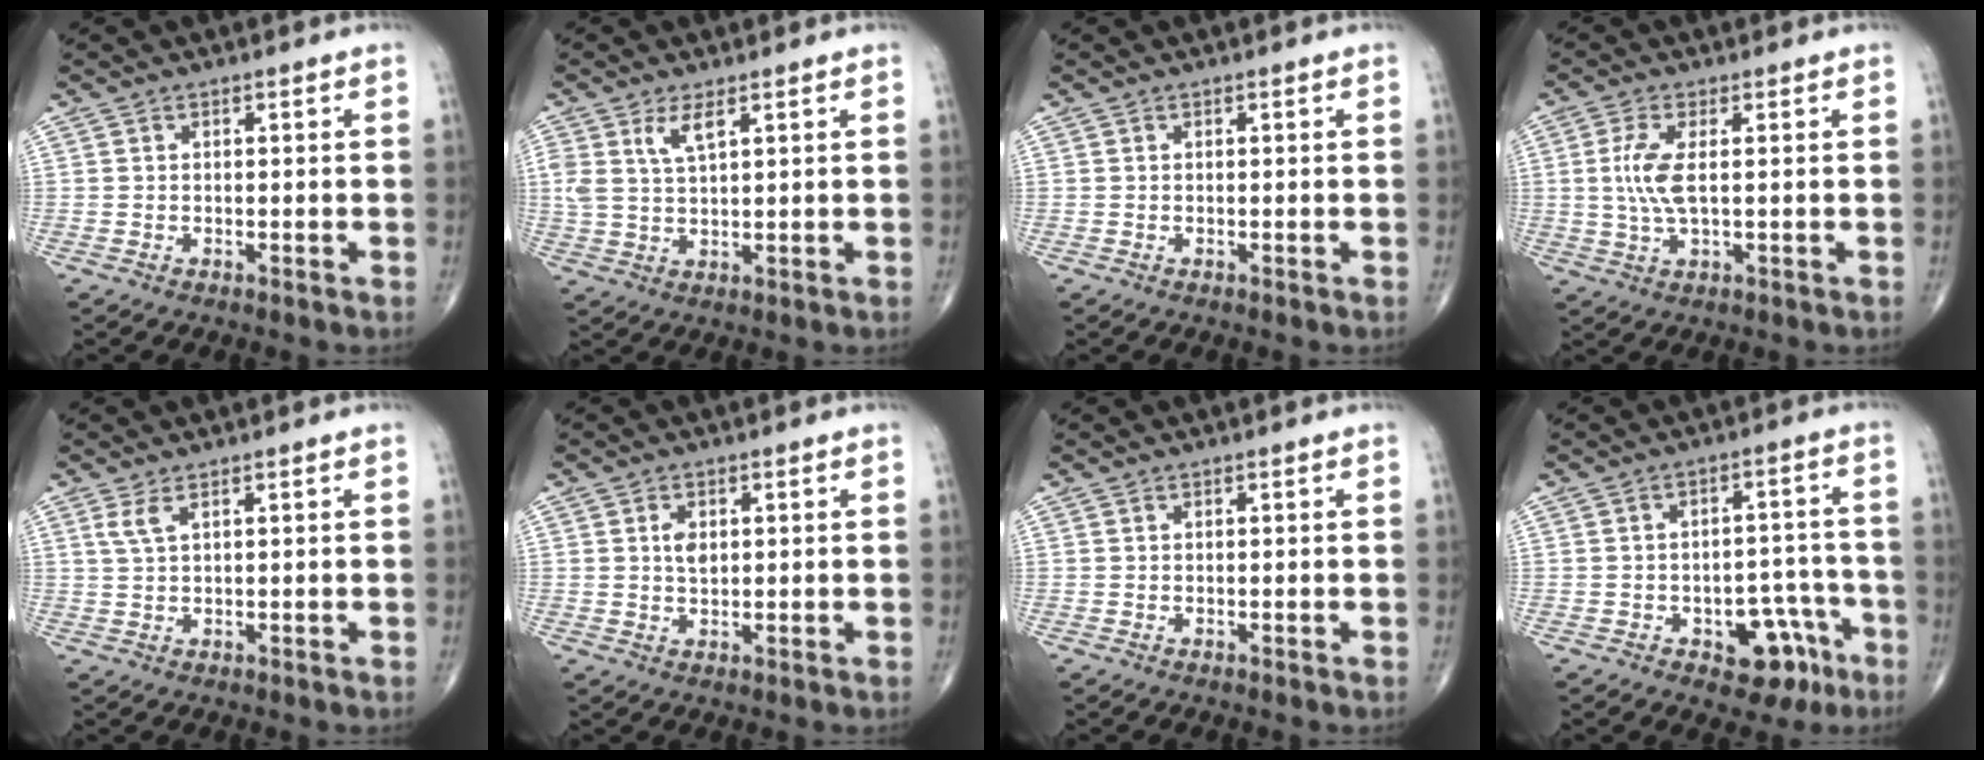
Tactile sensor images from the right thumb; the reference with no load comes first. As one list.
[{"total": 4.6, "force": [2.4, 1.6, 3.6], "torque": [-0.077, -0.008, 0.054]}, {"total": 0.0}, {"total": 6.1, "force": [0.7, 1.9, 5.7], "torque": [-0.142, -0.002, 0.013]}, {"total": 2.3, "force": [1.3, 0.6, 1.8], "torque": [-0.049, 0.002, 0.034]}, {"total": 2.8, "force": [0.7, 1.7, 2.0], "torque": [-0.030, -0.004, 0.013]}, {"total": 0.0}, {"total": 9.4, "force": [-4.7, 5.6, 6.0], "torque": [-0.042, 0.044, -0.055]}]